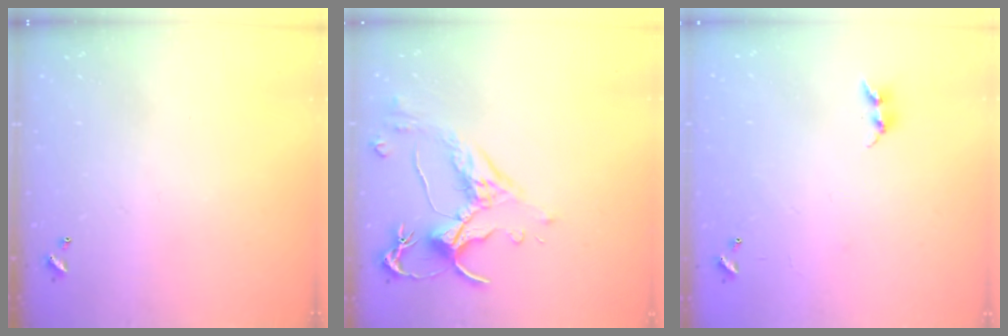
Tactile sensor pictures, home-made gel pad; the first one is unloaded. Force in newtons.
{"total": 2.4, "press": 2.0, "slide": 1.4}
{"total": 7.3, "press": 7.3, "slide": 0.5}